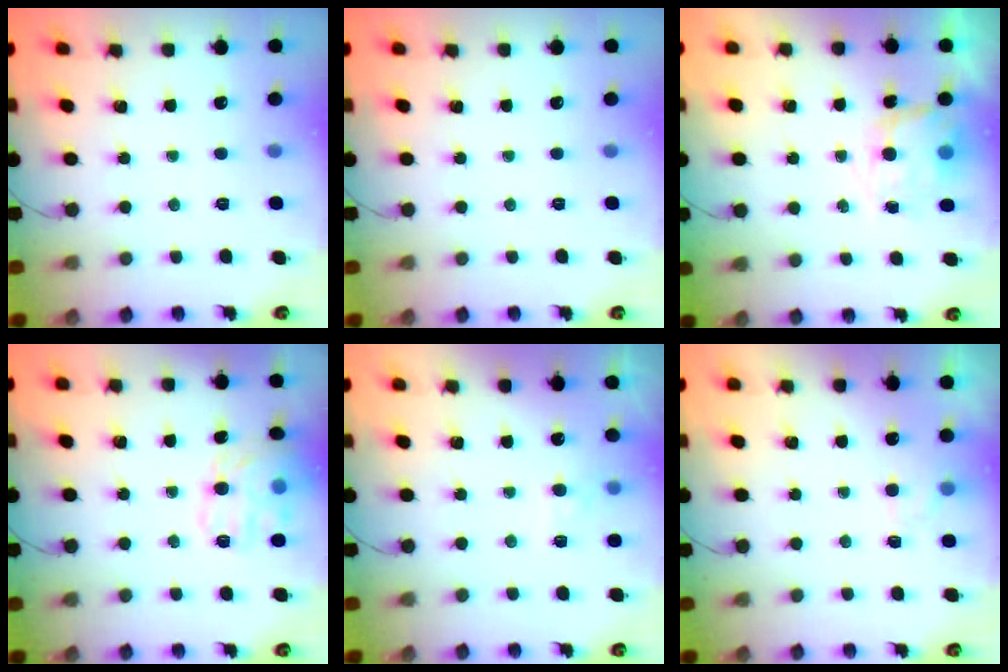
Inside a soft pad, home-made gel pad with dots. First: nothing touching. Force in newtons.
{"total": 0.0}
{"total": 5.5, "press": 5.5, "slide": 0.6}
{"total": 12.2, "press": 12.2, "slide": 1.0}
{"total": 3.7, "press": 3.4, "slide": 1.5}
{"total": 2.7, "press": 2.3, "slide": 1.4}